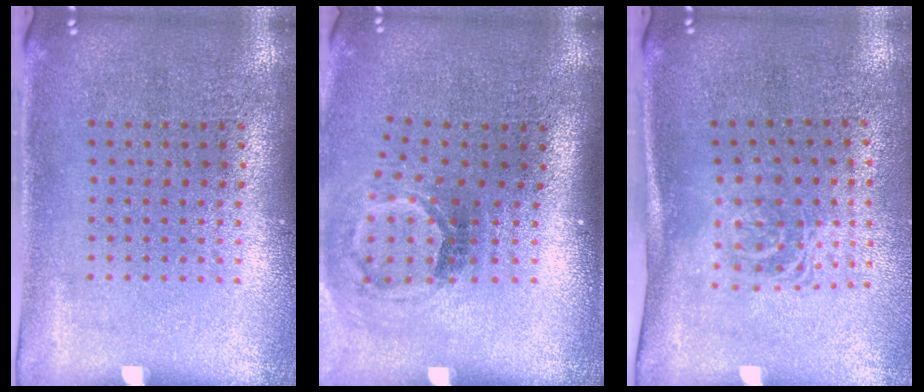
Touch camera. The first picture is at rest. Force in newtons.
{"total": 1.9, "press": 1.2, "slide": 1.5}
{"total": 1.6, "press": 1.1, "slide": 1.1}